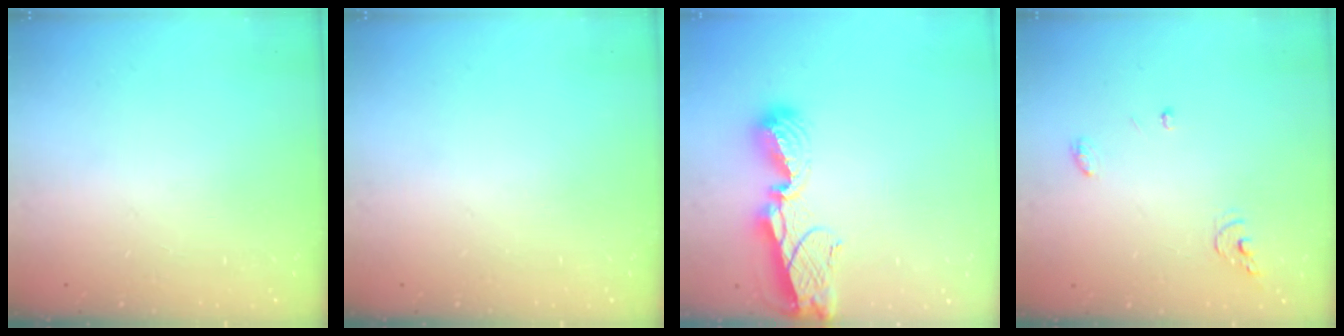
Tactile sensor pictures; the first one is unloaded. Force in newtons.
{"total": 0.0}
{"total": 9.7, "press": 9.7, "slide": 0.9}
{"total": 4.0, "press": 4.0, "slide": 0.4}